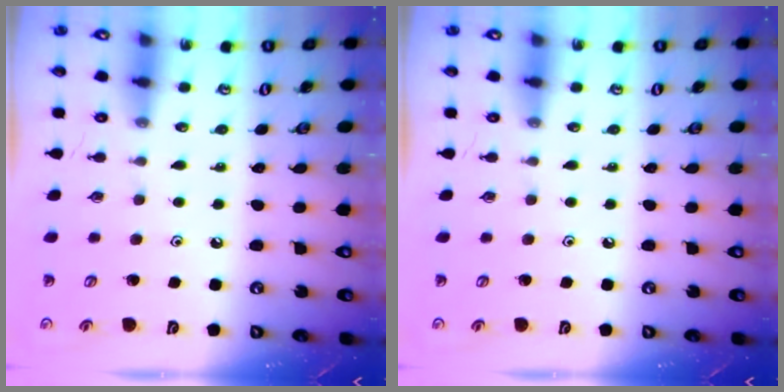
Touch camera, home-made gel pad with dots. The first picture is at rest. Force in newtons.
{"total": 0.0}